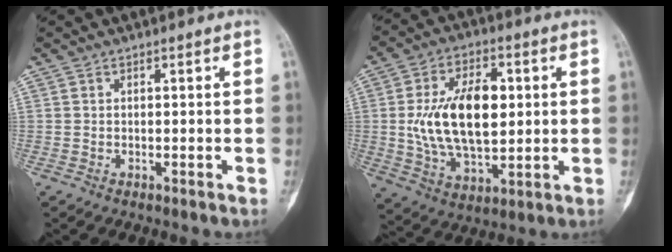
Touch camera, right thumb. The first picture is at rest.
{"total": 17.1, "force": [1.6, 9.6, 14.0], "torque": [-0.226, -0.002, 0.036]}